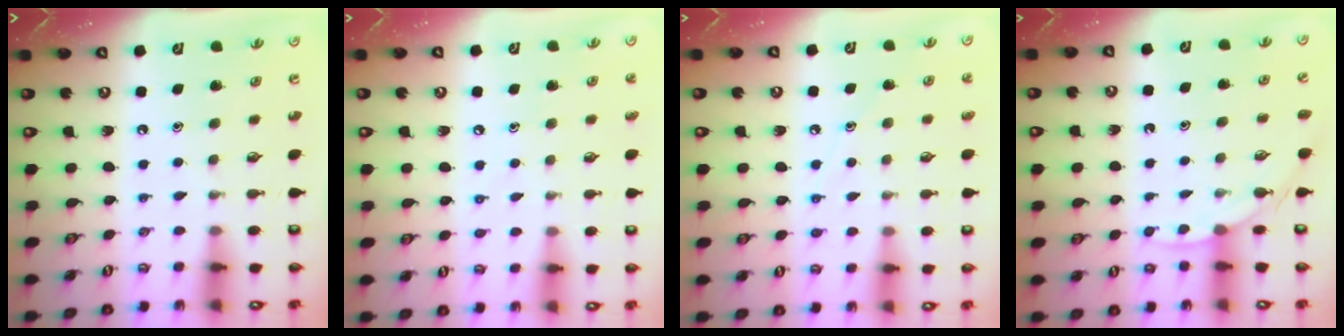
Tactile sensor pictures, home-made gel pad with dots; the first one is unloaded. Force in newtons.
{"total": 4.8, "press": 4.8, "slide": 0.6}
{"total": 7.2, "press": 7.2, "slide": 0.7}
{"total": 2.9, "press": 2.9, "slide": 0.4}